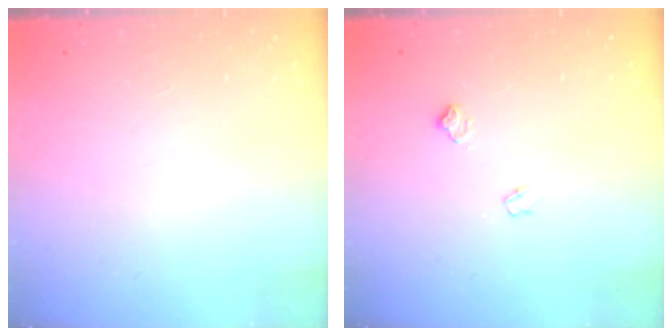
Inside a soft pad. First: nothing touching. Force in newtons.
{"total": 6.9, "press": 6.8, "slide": 0.8}